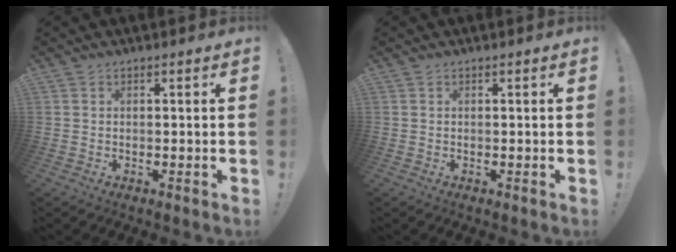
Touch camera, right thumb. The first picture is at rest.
{"total": 0.0}